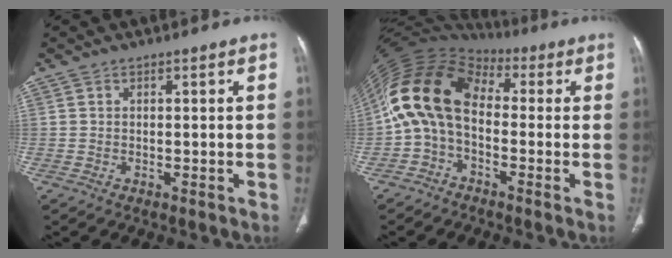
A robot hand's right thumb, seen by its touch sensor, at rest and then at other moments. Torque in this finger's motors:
{"motor_torque": [2.54, 2.46, 1.78, -0.99, 0.30]}